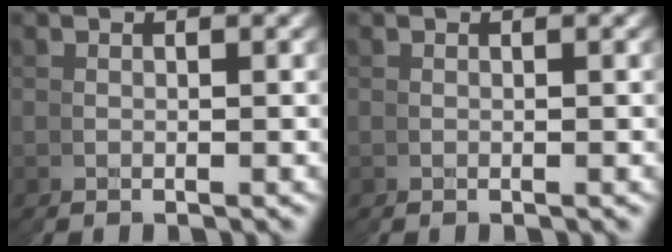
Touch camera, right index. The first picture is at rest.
{"total": 0.0}